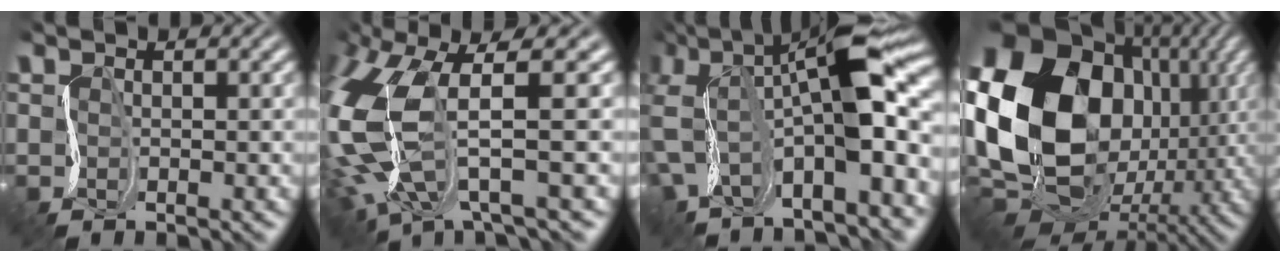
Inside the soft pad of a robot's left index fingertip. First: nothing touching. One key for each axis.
{"total": 9.3, "fx": -0.3, "fy": 3.1, "fz": 8.7, "tx": -0.229, "ty": -0.018, "tz": 0.008}
{"total": 12.1, "fx": 0.0, "fy": 3.6, "fz": 11.5, "tx": -0.227, "ty": 0.008, "tz": 0.028}
{"total": 19.7, "fx": 1.2, "fy": 15.8, "fz": 11.8, "tx": -0.290, "ty": -0.004, "tz": 0.041}